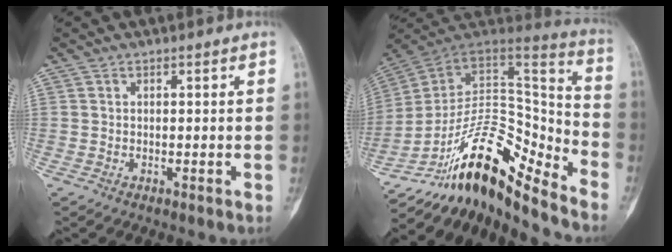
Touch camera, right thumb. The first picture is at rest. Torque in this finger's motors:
{"motor_torque": [1.05, -0.62, 1.38, -1.40, 0.24]}